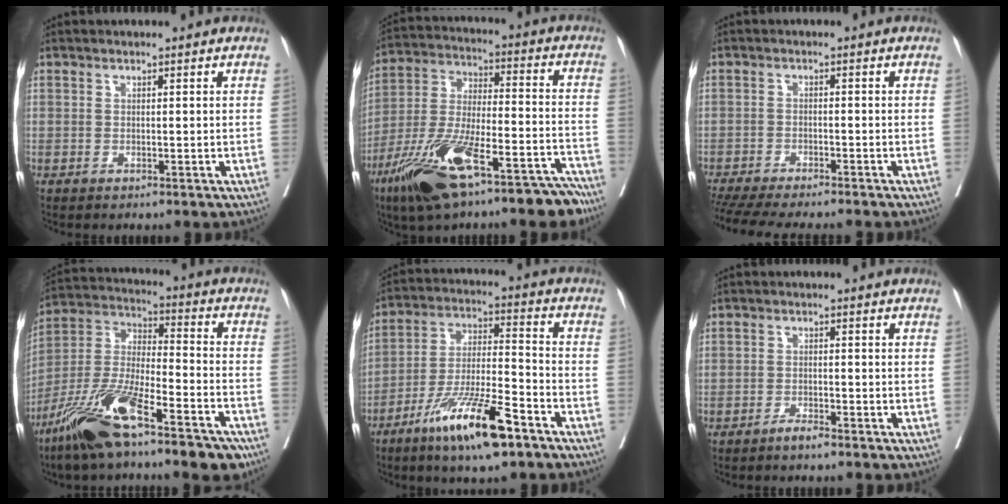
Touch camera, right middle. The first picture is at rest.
{"total": 21.0, "force": [-14.4, 5.0, 14.5], "torque": [-0.240, 0.003, -0.250]}
{"total": 14.1, "force": [-12.4, 1.9, 6.5], "torque": [-0.114, -0.023, -0.180]}
{"total": 19.7, "force": [-13.4, 4.1, 13.9], "torque": [-0.267, -0.013, -0.242]}
{"total": 14.4, "force": [-8.9, 2.0, 11.1], "torque": [-0.212, -0.025, -0.162]}
{"total": 1.8, "force": [-1.6, 0.2, 0.9], "torque": [-0.017, -0.002, -0.029]}